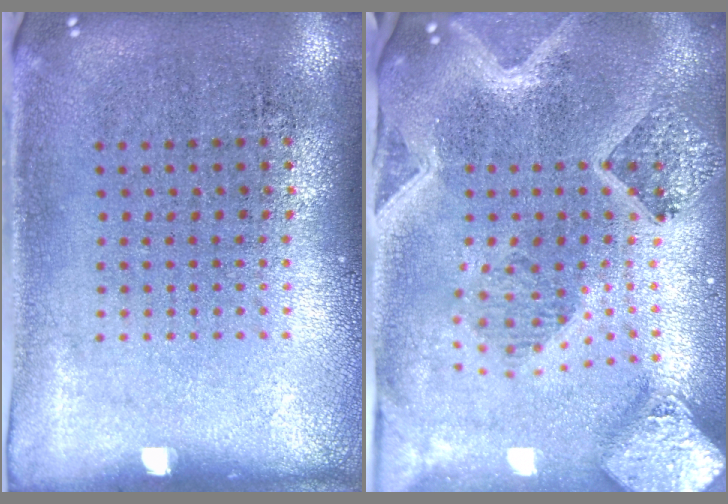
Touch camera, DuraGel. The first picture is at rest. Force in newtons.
{"total": 4.0, "press": 3.2, "slide": 2.5}